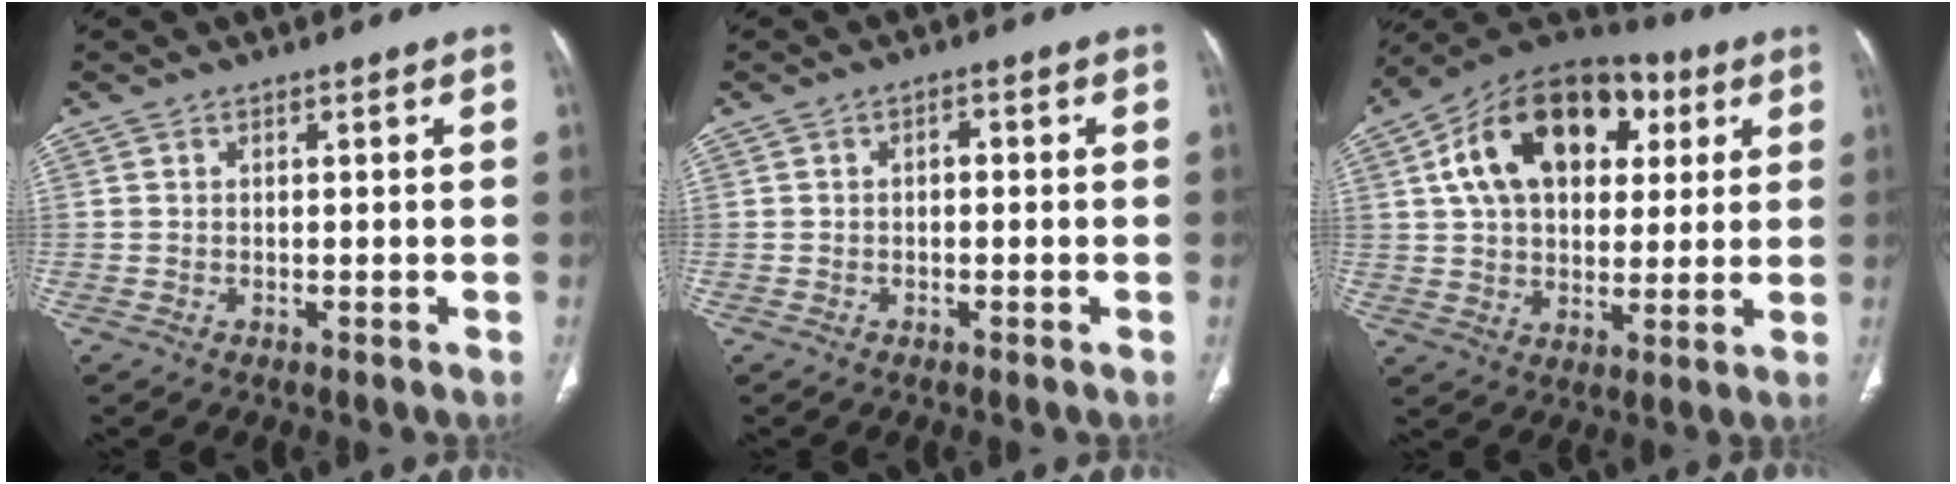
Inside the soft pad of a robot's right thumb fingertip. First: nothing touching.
{"total": 1.4, "force": [-0.1, 0.9, 1.1], "torque": [-0.009, 0.006, -0.007]}
{"total": 21.9, "force": [6.9, 14.2, 15.2], "torque": [-0.224, 0.015, 0.104]}